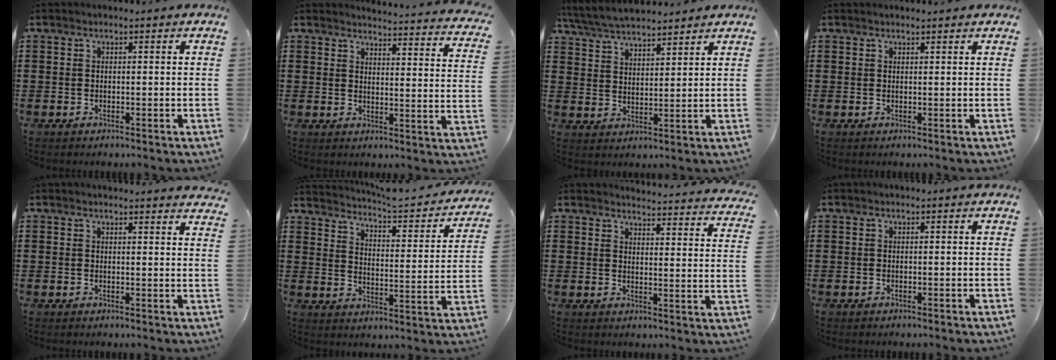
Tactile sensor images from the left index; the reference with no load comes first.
{"total": 3.1, "force": [3.0, -0.3, 0.7], "torque": [-0.022, -0.033, 0.047]}
{"total": 5.4, "force": [5.2, 0.7, 1.3], "torque": [-0.045, -0.017, 0.093]}
{"total": 0.8, "force": [0.8, 0.0, 0.2], "torque": [-0.005, -0.001, 0.016]}
{"total": 1.9, "force": [1.9, -0.1, 0.3], "torque": [-0.001, -0.005, 0.034]}
{"total": 4.3, "force": [4.2, -0.3, 1.1], "torque": [-0.038, -0.037, 0.062]}
{"total": 3.5, "force": [3.5, -0.1, 0.5], "torque": [-0.019, -0.028, 0.057]}
{"total": 0.0}